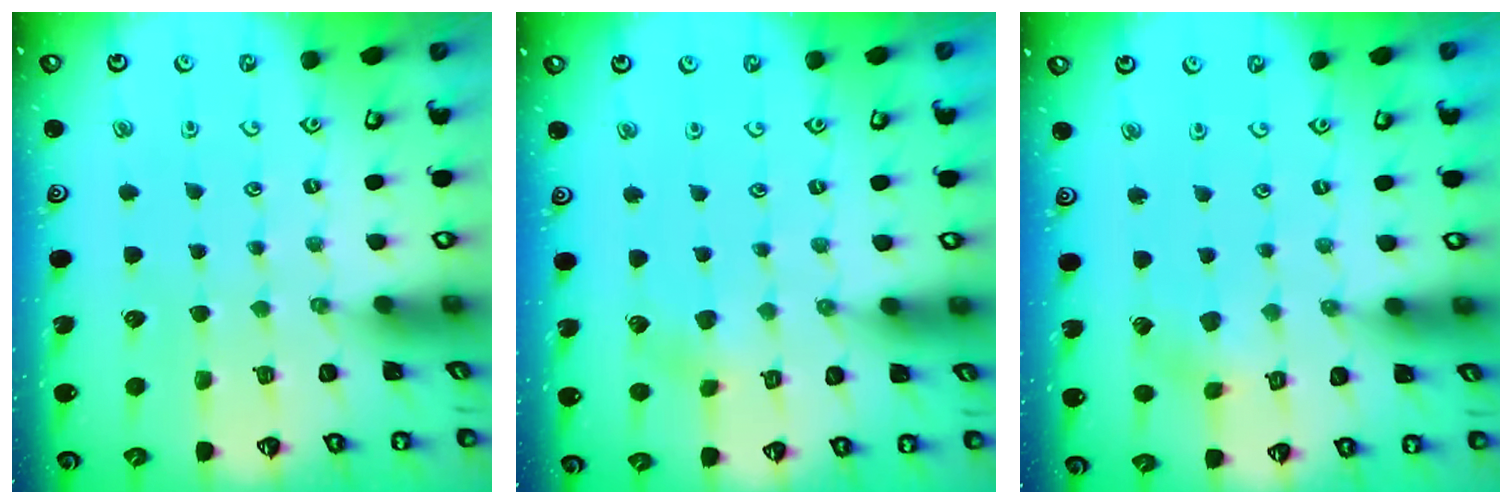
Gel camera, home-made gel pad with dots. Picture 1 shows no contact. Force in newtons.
{"total": 4.0, "press": 4.0, "slide": 0.4}
{"total": 3.8, "press": 3.8, "slide": 0.4}